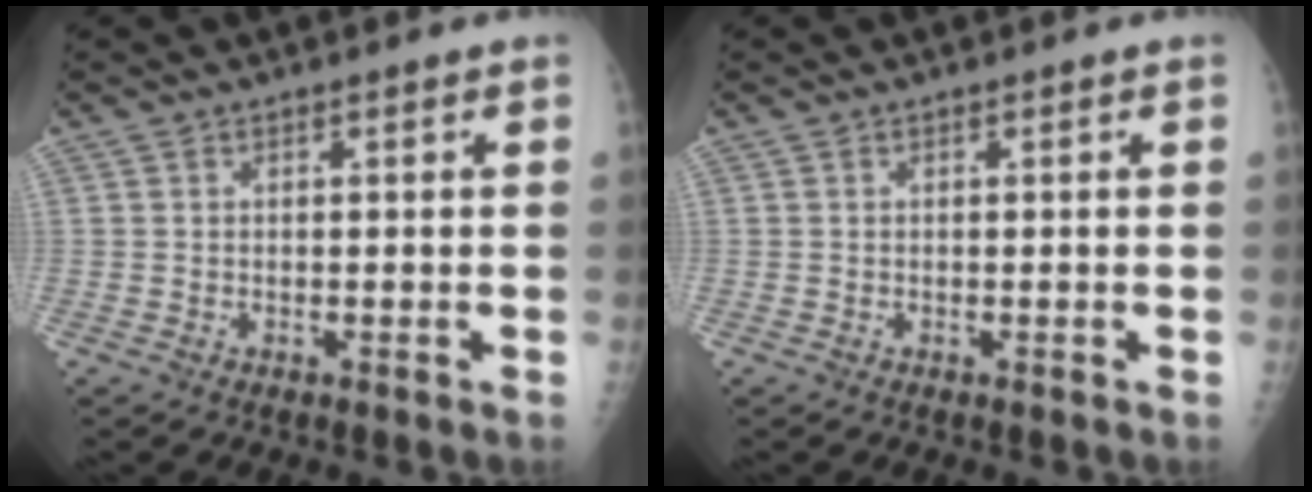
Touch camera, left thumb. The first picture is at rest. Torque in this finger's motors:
{"motor_torque": [0.00, 0.00, -0.02, -0.02, 0.00]}